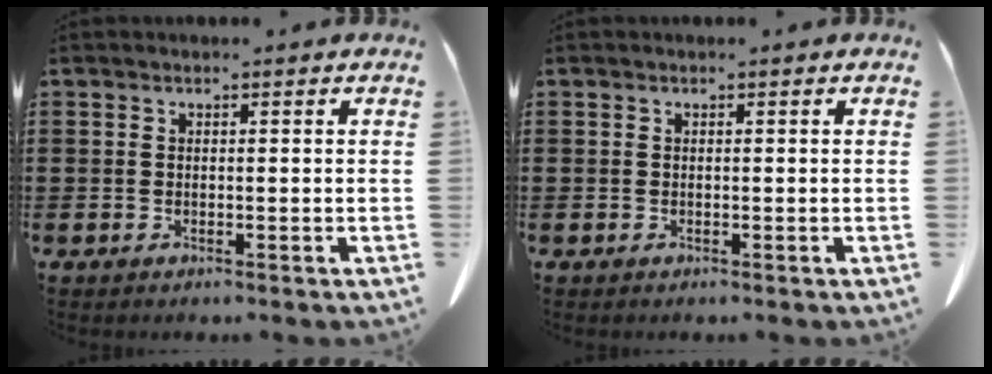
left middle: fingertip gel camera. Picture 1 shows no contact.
{"total": 0.0}